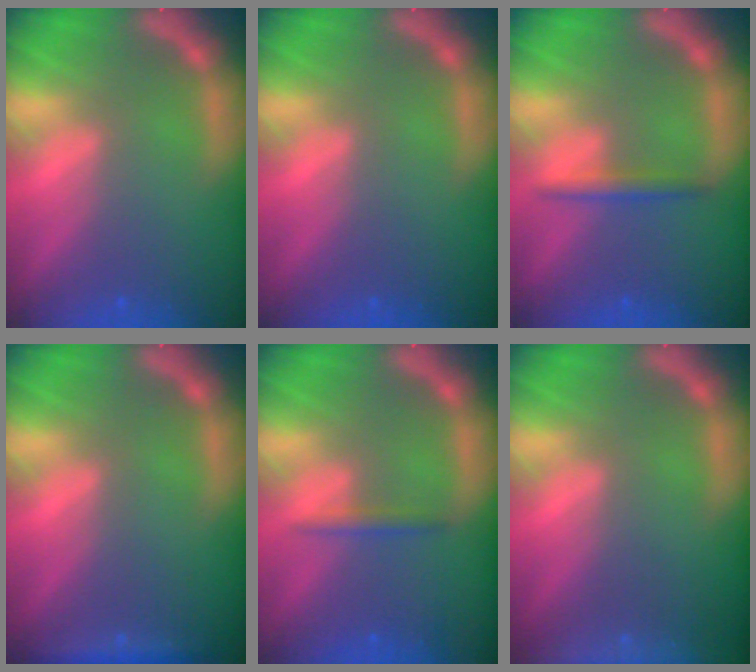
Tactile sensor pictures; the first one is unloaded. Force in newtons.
{"total": 0.0}
{"total": 1.9}
{"total": 1.9}
{"total": 1.4}
{"total": 10.0}